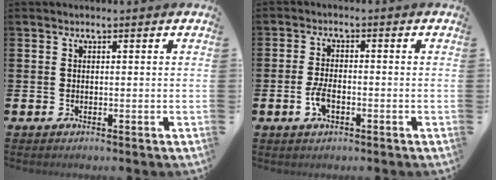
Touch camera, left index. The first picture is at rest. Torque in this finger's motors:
{"motor_torque": [0.76, 0.16, 0.13, 0.13]}